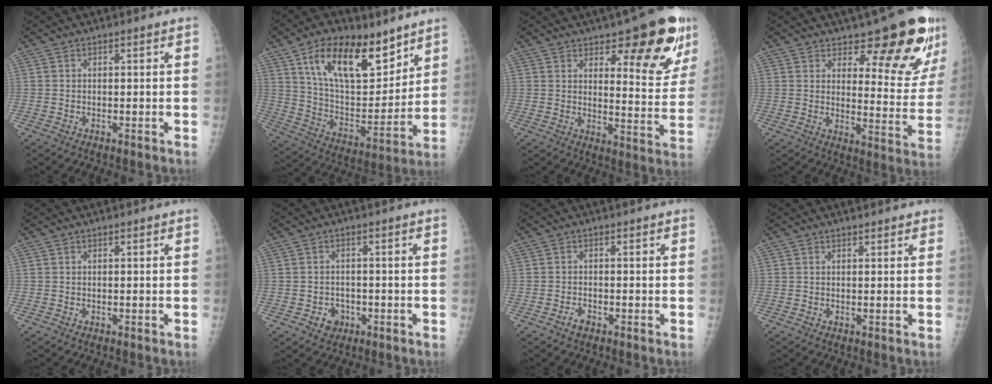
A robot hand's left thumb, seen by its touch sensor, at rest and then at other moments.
{"total": 20.8, "force": [12.2, 9.9, 13.6], "torque": [-0.187, -0.058, 0.220]}
{"total": 16.3, "force": [9.2, 5.7, 12.1], "torque": [-0.100, -0.056, 0.124]}
{"total": 15.7, "force": [10.7, 5.1, 10.2], "torque": [-0.085, -0.088, 0.139]}
{"total": 0.0}
{"total": 3.3, "force": [-1.3, 2.9, 1.0], "torque": [0.002, 0.008, -0.016]}
{"total": 1.6, "force": [-1.1, 0.9, 0.8], "torque": [-0.014, 0.003, -0.021]}
{"total": 1.3, "force": [1.1, 0.5, 0.4], "torque": [0.001, -0.002, 0.012]}